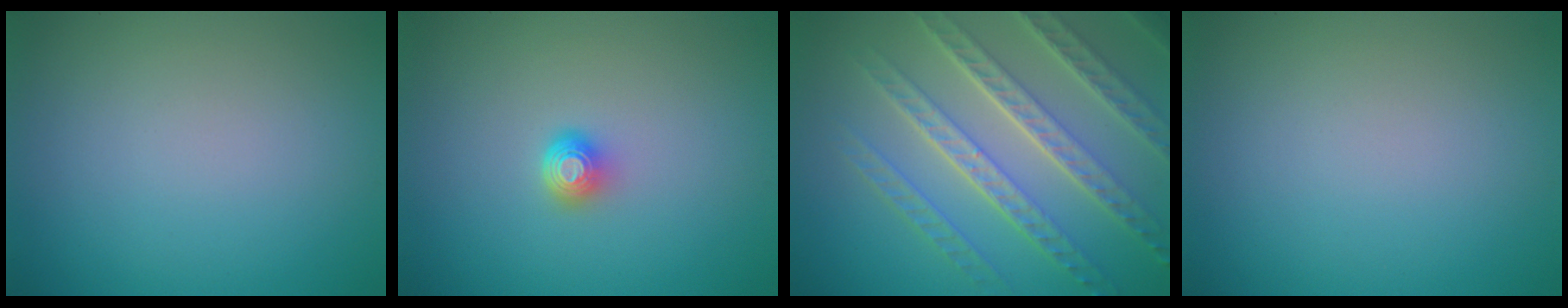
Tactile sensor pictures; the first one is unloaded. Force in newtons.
{"total": 1.7, "press": 1.3, "slide": 1.1}
{"total": 8.3, "press": 5.7, "slide": 5.9}
{"total": 0.0}